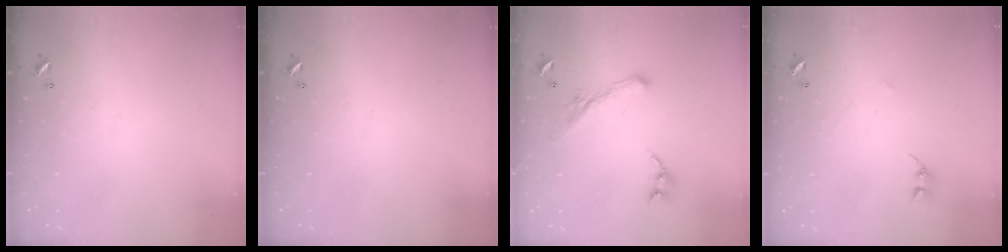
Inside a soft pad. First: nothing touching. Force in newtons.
{"total": 0.0}
{"total": 0.8, "press": 0.8, "slide": 0.2}
{"total": 2.6, "press": 2.6, "slide": 0.3}